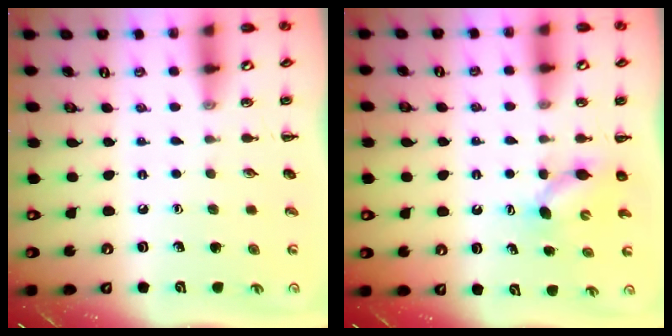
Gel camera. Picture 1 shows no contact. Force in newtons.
{"total": 4.6, "press": 4.4, "slide": 1.2}